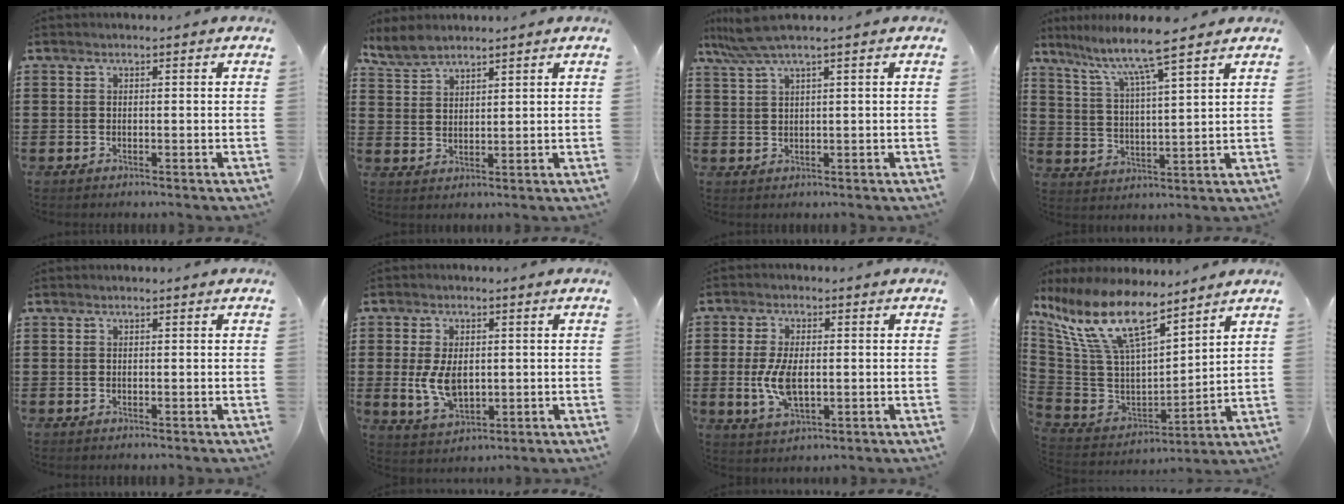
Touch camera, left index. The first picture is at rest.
{"total": 3.5, "force": [3.3, 1.0, 0.8], "torque": [-0.028, -0.002, 0.062]}
{"total": 4.0, "force": [2.5, -0.2, 3.1], "torque": [-0.072, -0.004, 0.043]}
{"total": 8.3, "force": [6.6, -0.4, 5.0], "torque": [-0.116, -0.037, 0.110]}
{"total": 0.0}
{"total": 6.6, "force": [-0.2, 4.1, 5.1], "torque": [-0.109, 0.000, -0.007]}
{"total": 6.9, "force": [-0.6, 3.4, 5.9], "torque": [-0.134, -0.002, -0.016]}
{"total": 13.9, "force": [8.6, 4.5, 9.9], "torque": [-0.236, -0.053, 0.149]}